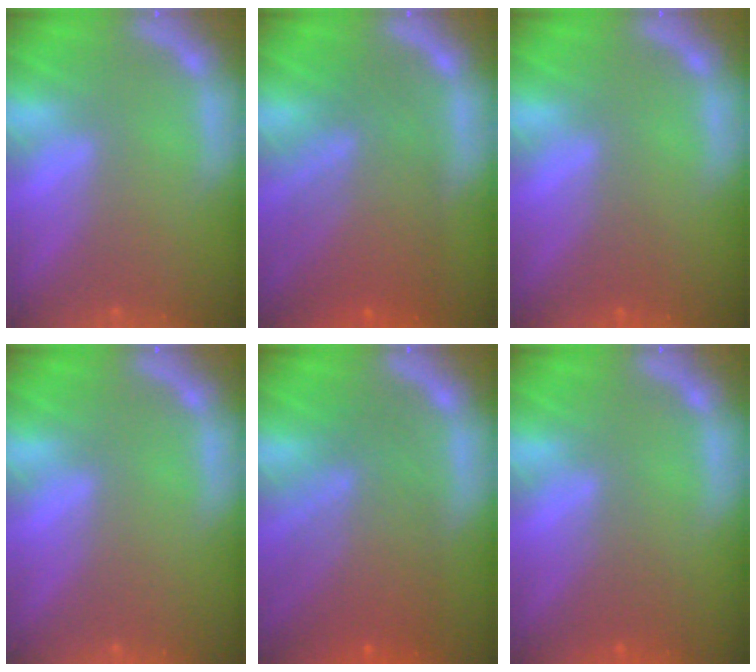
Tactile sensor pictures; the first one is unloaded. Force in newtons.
{"total": 8.1}
{"total": 1.0}
{"total": 0.0}
{"total": 7.6}
{"total": 1.5}